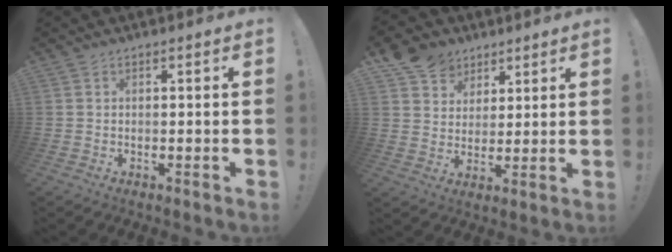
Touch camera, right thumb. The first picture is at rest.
{"total": 10.0, "force": [6.0, 7.7, 2.2], "torque": [-0.026, -0.039, 0.119]}